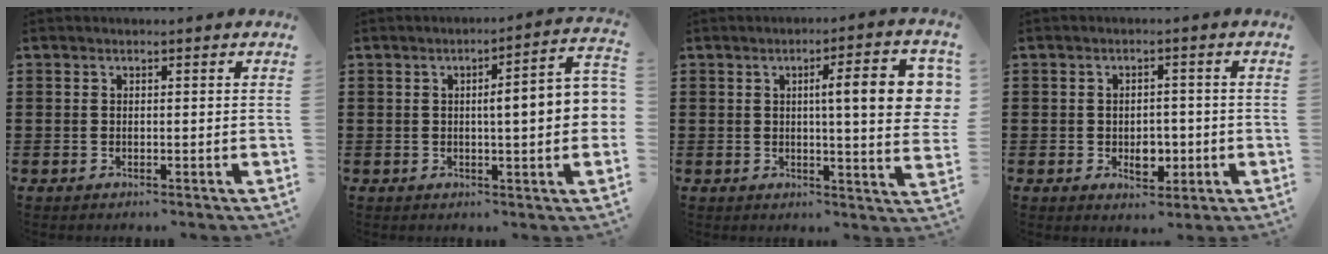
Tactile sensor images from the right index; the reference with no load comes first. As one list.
[{"total": 6.5, "force": [0.2, 0.8, 6.5], "torque": [-0.100, -0.006, -0.005]}, {"total": 10.6, "force": [2.3, 1.5, 10.3], "torque": [-0.155, -0.004, 0.029]}, {"total": 4.0, "force": [-1.0, 2.7, 2.8], "torque": [-0.038, -0.001, -0.021]}]